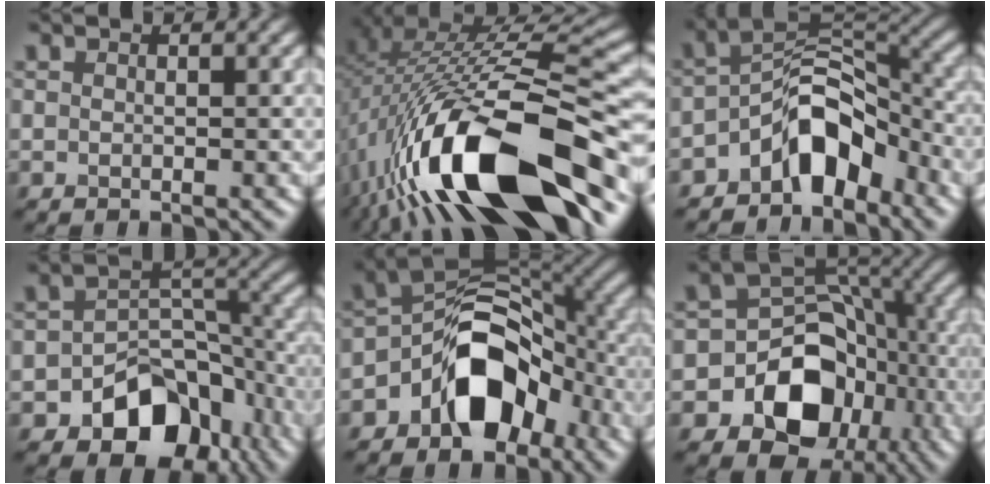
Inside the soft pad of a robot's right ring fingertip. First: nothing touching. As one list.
[{"total": 17.7, "force": [-6.7, 6.9, 14.8], "torque": [-0.266, -0.005, -0.106]}, {"total": 6.6, "force": [-4.0, 3.3, 4.0], "torque": [-0.042, 0.013, -0.081]}, {"total": 9.4, "force": [-5.1, 6.1, 5.0], "torque": [-0.059, -0.007, -0.086]}, {"total": 9.5, "force": [-4.3, 5.8, 6.1], "torque": [-0.080, 0.015, -0.086]}, {"total": 12.4, "force": [-4.8, 10.0, 5.6], "torque": [-0.083, 0.008, -0.100]}]